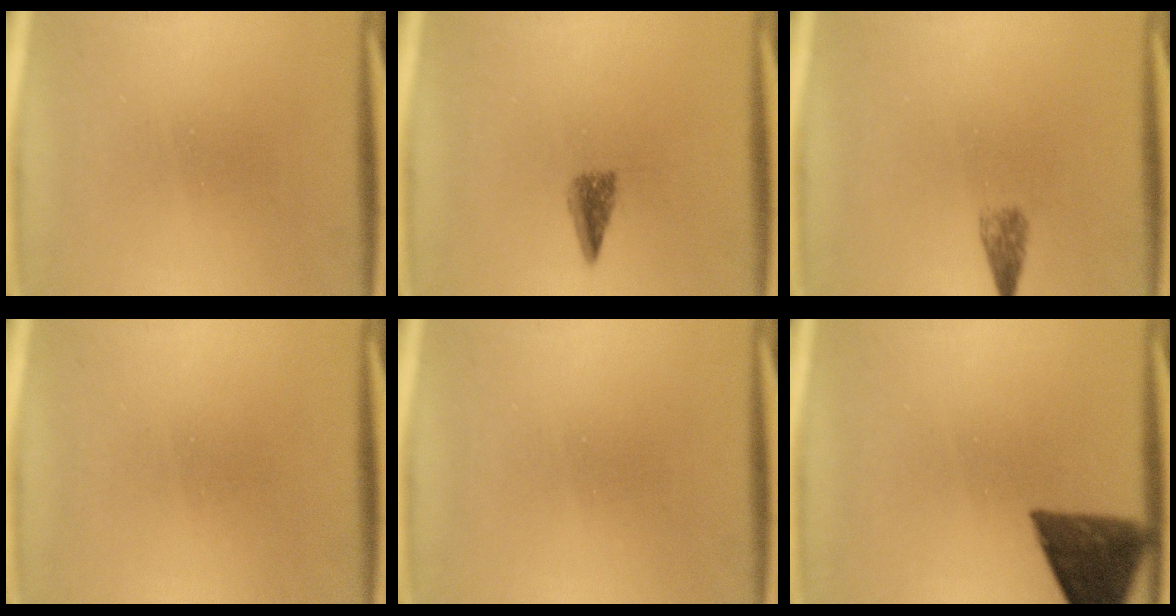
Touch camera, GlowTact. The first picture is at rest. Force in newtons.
{"total": 2.7}
{"total": 1.4}
{"total": 1.6}
{"total": 0.0}
{"total": 10.6}